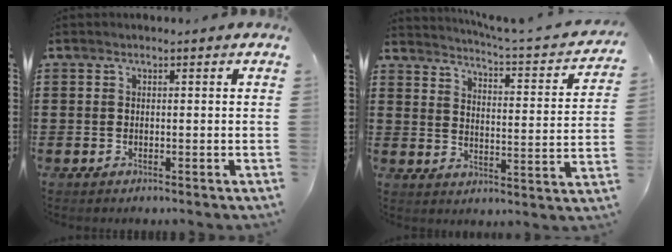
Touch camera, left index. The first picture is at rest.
{"total": 2.8, "force": [2.5, -0.6, 1.1], "torque": [-0.041, -0.030, 0.029]}